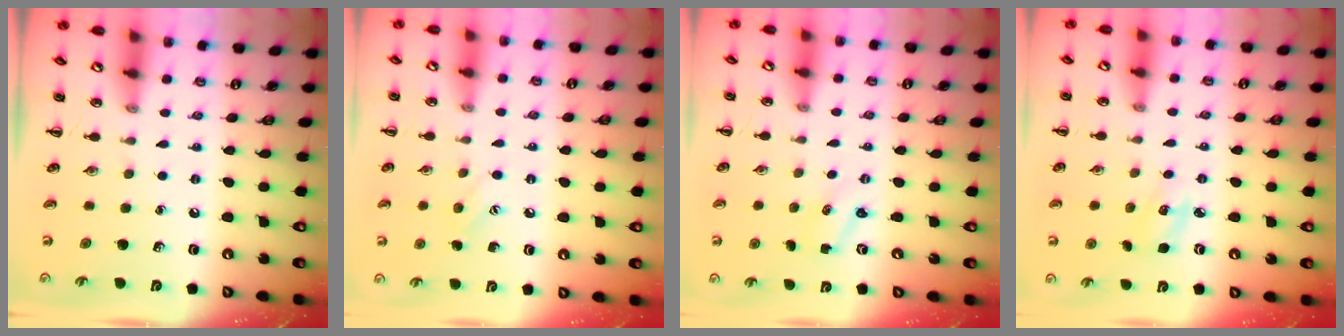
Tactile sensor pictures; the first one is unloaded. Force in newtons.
{"total": 6.5, "press": 6.3, "slide": 1.7}
{"total": 0.9, "press": 0.8, "slide": 0.3}
{"total": 4.9, "press": 4.7, "slide": 1.2}